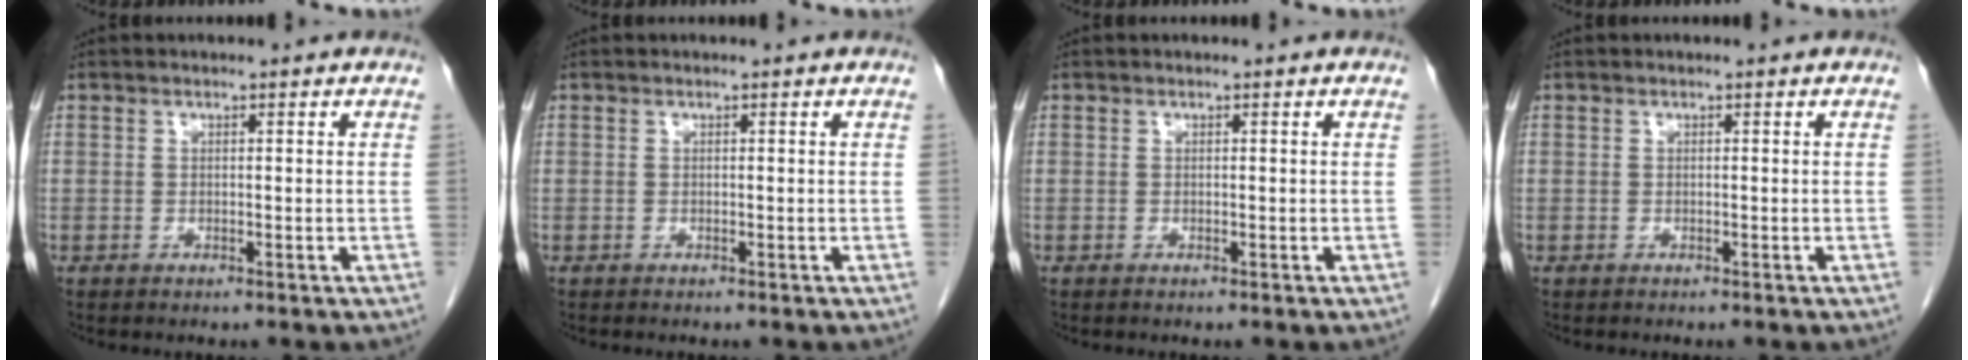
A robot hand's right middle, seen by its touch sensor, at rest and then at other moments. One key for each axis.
{"total": 0.0}
{"total": 0.0}
{"total": 0.0}